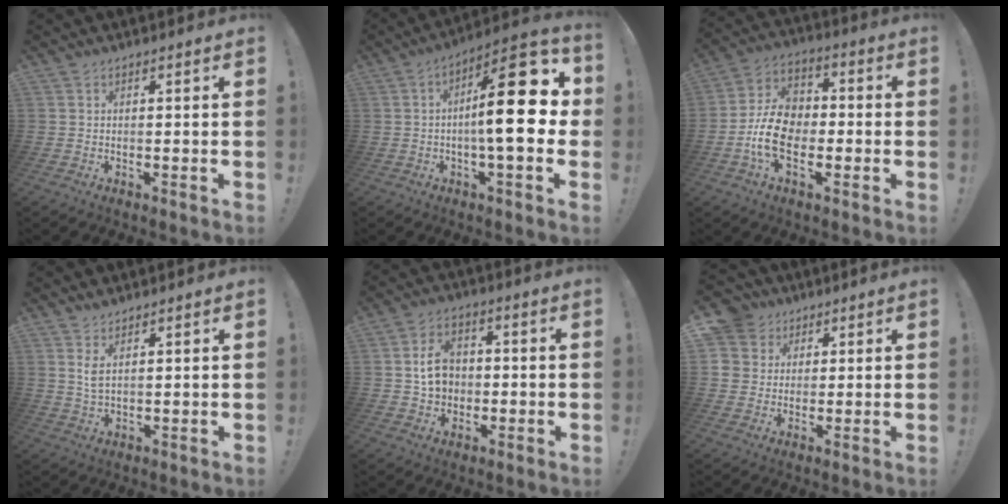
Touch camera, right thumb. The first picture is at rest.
{"total": 21.3, "force": [1.7, 6.5, 20.2], "torque": [-0.293, -0.012, 0.022]}
{"total": 14.3, "force": [-4.3, 9.8, 9.5], "torque": [-0.175, 0.034, -0.075]}
{"total": 4.0, "force": [2.3, 2.0, 2.7], "torque": [-0.047, -0.014, 0.042]}
{"total": 10.0, "force": [0.5, 8.4, 5.4], "torque": [-0.067, 0.009, 0.013]}
{"total": 7.5, "force": [2.8, 6.8, 1.6], "torque": [-0.031, -0.014, 0.057]}